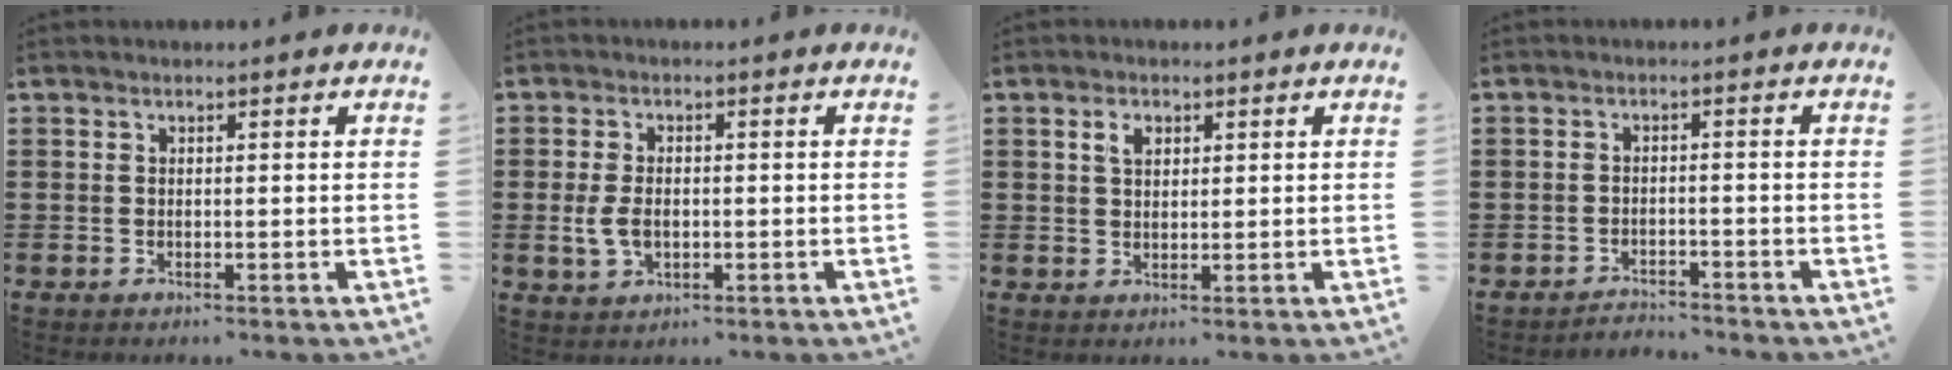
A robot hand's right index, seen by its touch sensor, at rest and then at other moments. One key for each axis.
{"total": 3.8, "fx": -0.5, "fy": 2.3, "fz": 2.9, "tx": -0.077, "ty": -0.002, "tz": -0.015}
{"total": 2.3, "fx": 1.1, "fy": 1.5, "fz": 1.4, "tx": -0.033, "ty": 0.007, "tz": 0.019}
{"total": 2.4, "fx": -2.4, "fy": 0.1, "fz": -0.3, "tx": -0.004, "ty": 0.002, "tz": -0.054}